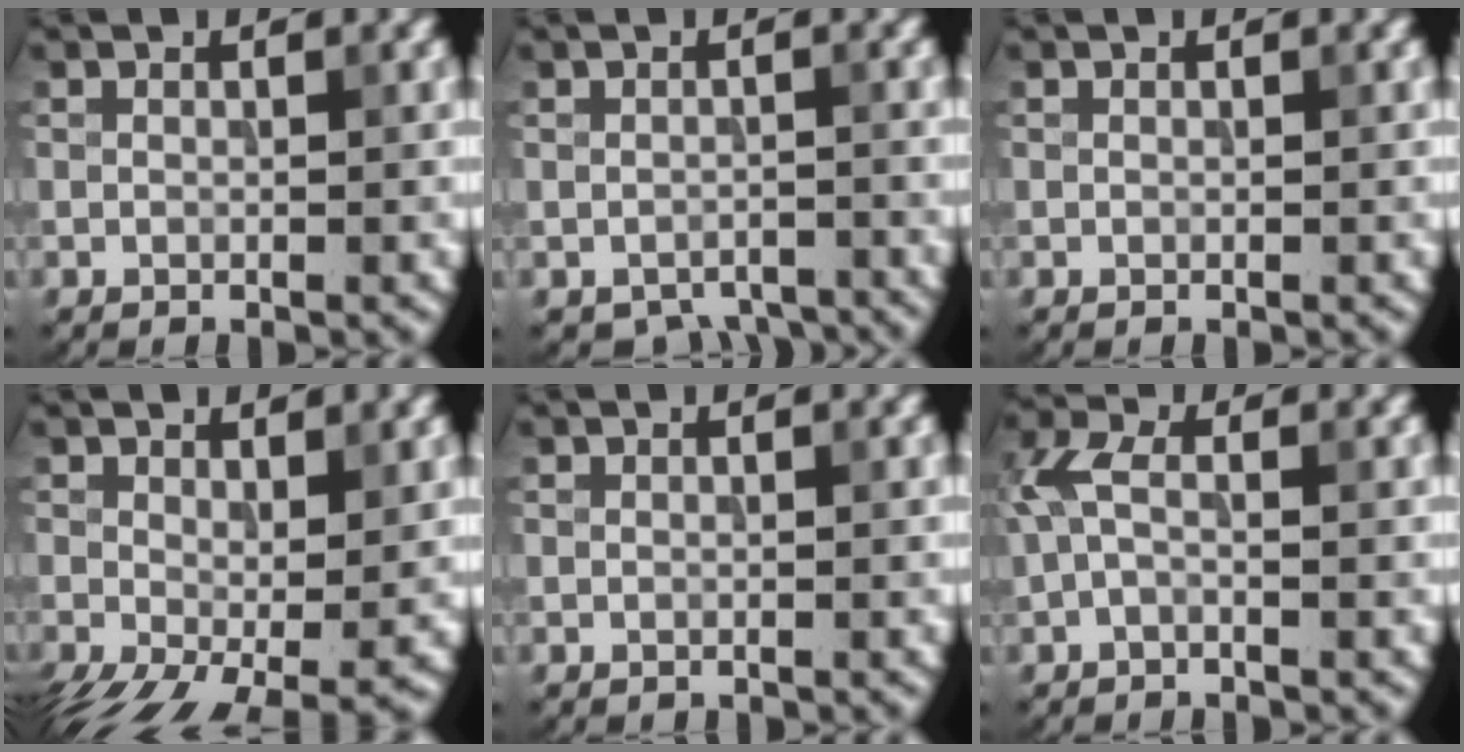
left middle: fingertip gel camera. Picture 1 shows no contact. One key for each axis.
{"total": 3.3, "fx": -2.9, "fy": 1.3, "fz": 0.7, "tx": -0.007, "ty": -0.011, "tz": -0.041}
{"total": 0.0}
{"total": 6.8, "fx": -2.1, "fy": 3.3, "fz": 5.6, "tx": -0.113, "ty": -0.028, "tz": -0.024}
{"total": 0.0}
{"total": 2.7, "fx": -0.2, "fy": 1.3, "fz": 2.3, "tx": -0.057, "ty": 0.011, "tz": -0.011}